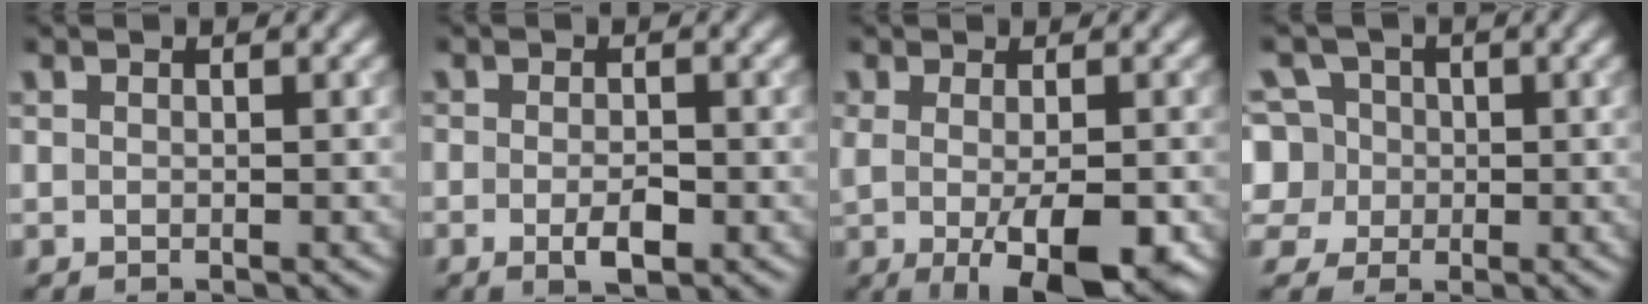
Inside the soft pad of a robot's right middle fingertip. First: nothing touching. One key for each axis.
{"total": 2.1, "fx": -0.7, "fy": 0.7, "fz": 1.8, "tx": -0.031, "ty": -0.004, "tz": -0.013}
{"total": 6.5, "fx": -1.8, "fy": 2.1, "fz": 5.8, "tx": -0.097, "ty": -0.017, "tz": -0.021}
{"total": 6.9, "fx": 0.3, "fy": 6.4, "fz": 2.5, "tx": -0.049, "ty": 0.033, "tz": -0.015}